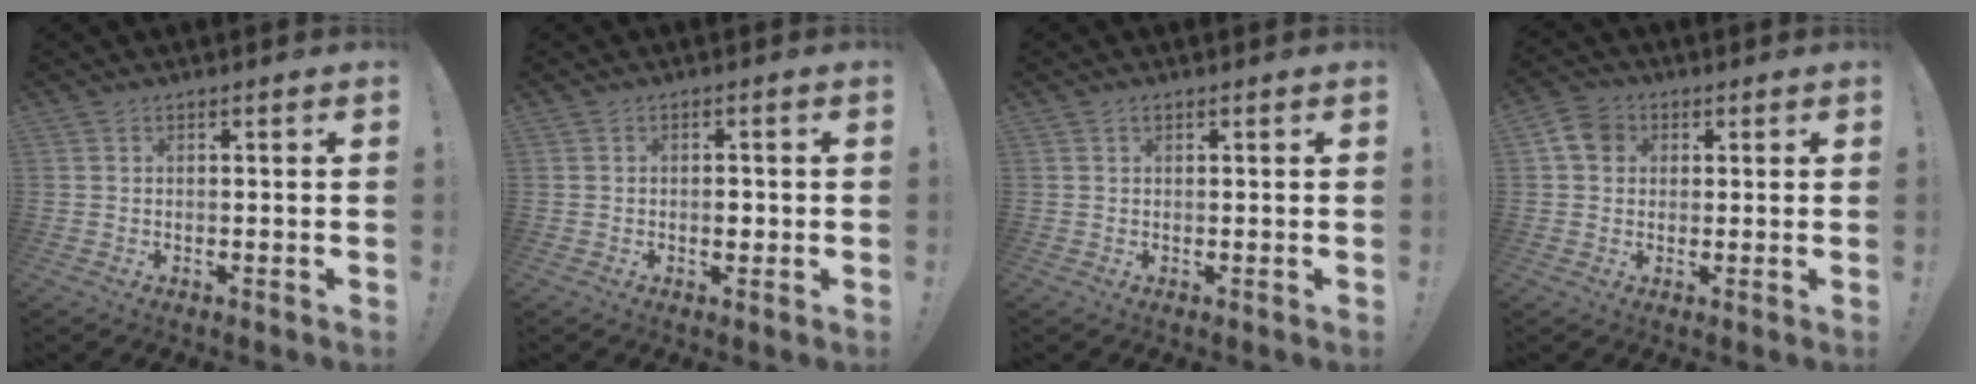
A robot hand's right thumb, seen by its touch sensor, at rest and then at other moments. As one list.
[{"total": 2.4, "force": [-0.6, 1.6, 1.7], "torque": [-0.014, -0.002, -0.013]}, {"total": 0.6, "force": [0.3, 0.3, 0.4], "torque": [-0.002, -0.001, 0.004]}, {"total": 7.0, "force": [2.1, 5.8, 3.3], "torque": [-0.049, 0.005, 0.043]}]